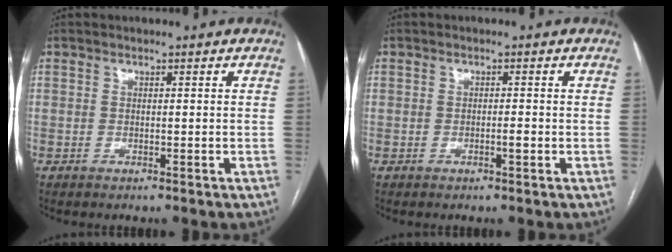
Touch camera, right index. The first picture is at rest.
{"total": 1.2, "force": [-0.3, 0.3, 1.1], "torque": [-0.016, 0.001, -0.005]}